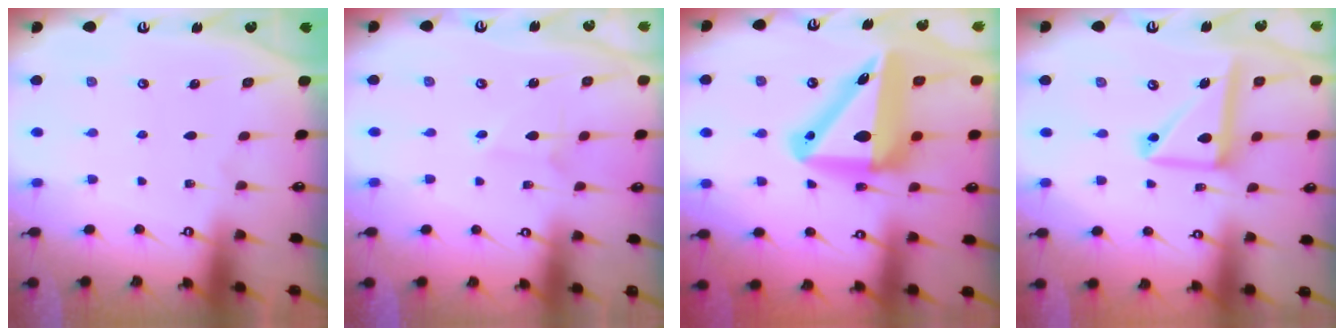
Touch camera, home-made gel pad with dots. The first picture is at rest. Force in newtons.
{"total": 1.4, "press": 1.4, "slide": 0.1}
{"total": 15.2, "press": 14.7, "slide": 3.6}
{"total": 14.6, "press": 14.5, "slide": 1.3}